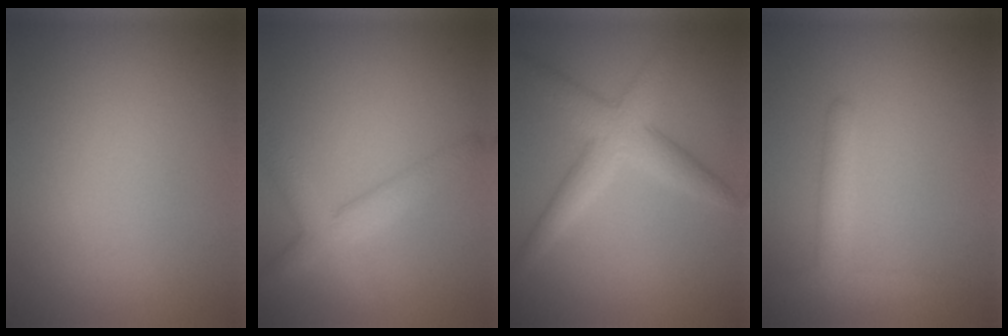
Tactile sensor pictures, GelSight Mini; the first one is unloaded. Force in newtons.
{"total": 3.6, "press": 3.6, "slide": 0.1}
{"total": 4.3, "press": 4.3, "slide": 0.3}
{"total": 2.4, "press": 2.4, "slide": 0.3}